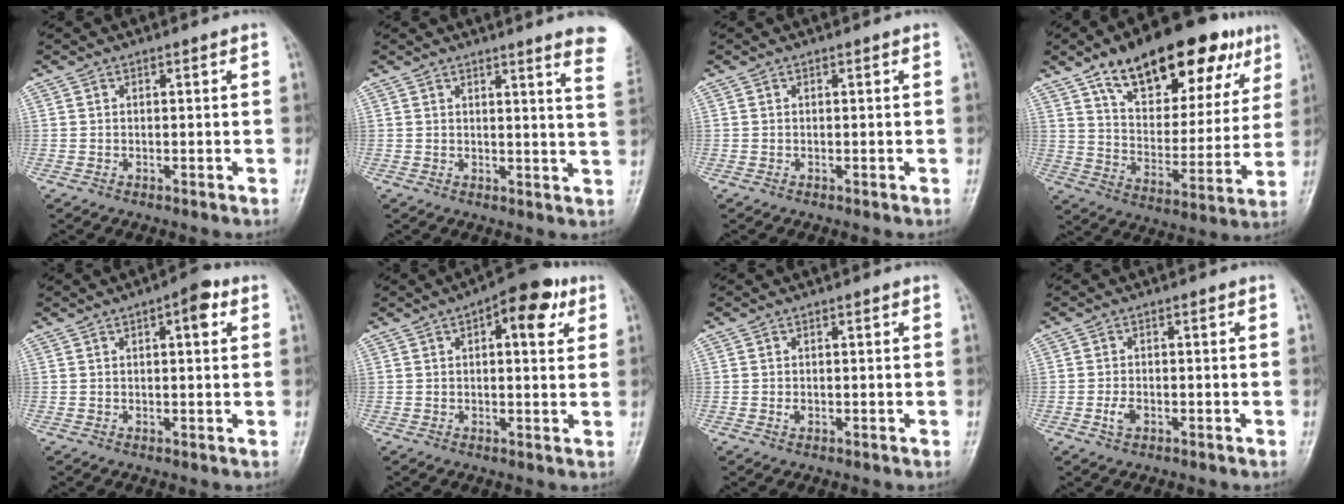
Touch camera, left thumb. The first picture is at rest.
{"total": 8.9, "force": [7.1, -0.2, 5.4], "torque": [-0.046, -0.048, 0.056]}
{"total": 0.0}
{"total": 25.6, "force": [15.0, 11.6, 17.2], "torque": [-0.210, -0.026, 0.236]}
{"total": 4.9, "force": [2.0, 1.7, 4.1], "torque": [-0.047, 0.003, 0.021]}
{"total": 9.9, "force": [4.3, 4.2, 7.9], "torque": [-0.082, 0.002, 0.052]}
{"total": 1.0, "force": [-0.1, 0.7, 0.7], "torque": [-0.009, 0.000, 0.000]}
{"total": 2.3, "force": [-0.8, 1.4, 1.6], "torque": [-0.031, 0.004, -0.016]}